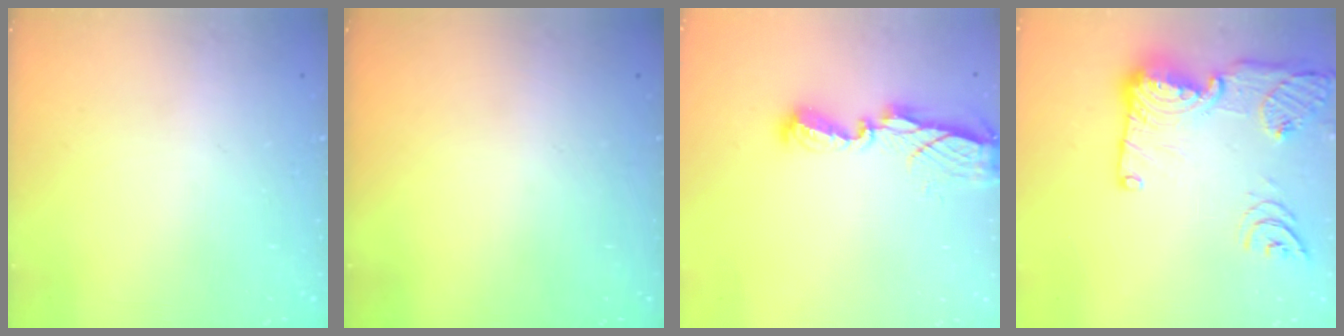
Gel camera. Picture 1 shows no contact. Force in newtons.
{"total": 0.0}
{"total": 7.4, "press": 7.4, "slide": 0.2}
{"total": 19.0, "press": 19.0, "slide": 1.5}